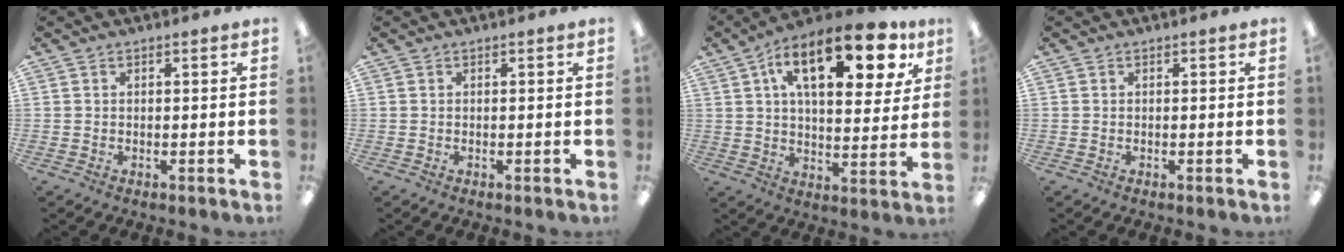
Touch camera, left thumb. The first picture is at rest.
{"total": 0.0}
{"total": 20.0, "force": [10.3, 8.8, 14.7], "torque": [-0.226, -0.031, 0.164]}
{"total": 0.0}